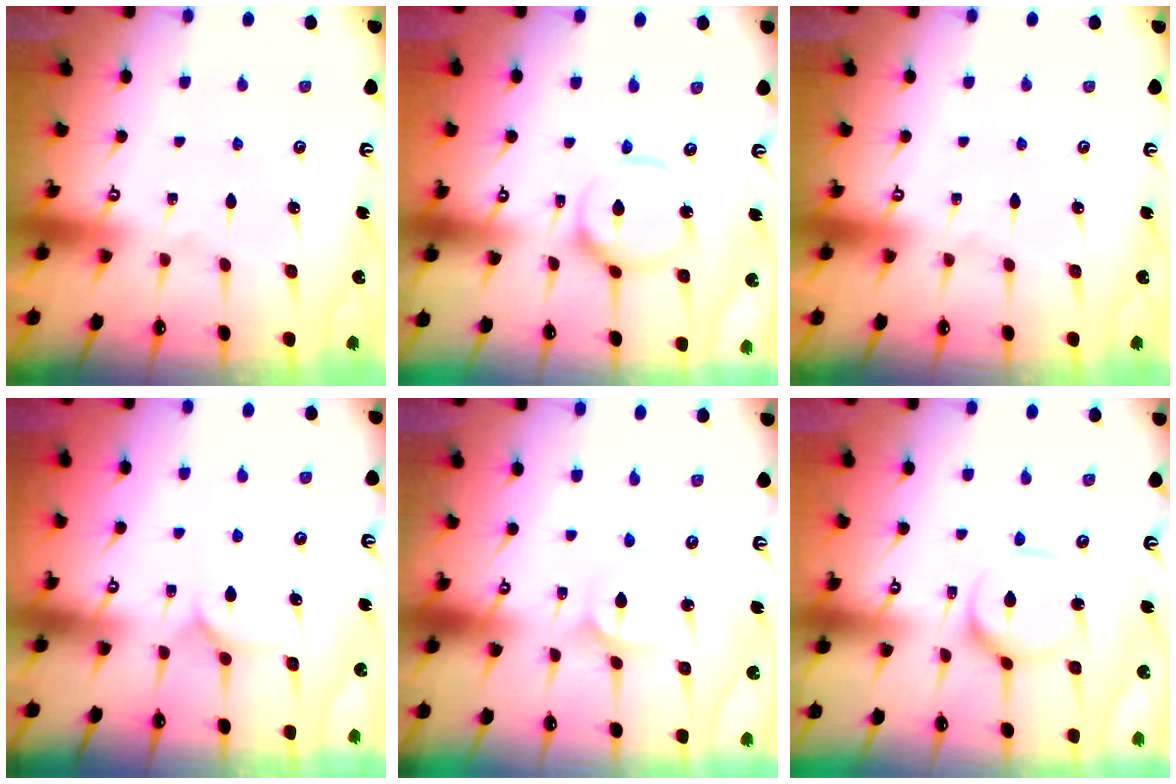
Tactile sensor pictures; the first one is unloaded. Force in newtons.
{"total": 12.5, "press": 12.5, "slide": 1.4}
{"total": 0.0}
{"total": 6.9, "press": 6.8, "slide": 0.6}
{"total": 2.4, "press": 2.4, "slide": 0.3}
{"total": 9.2, "press": 9.2, "slide": 0.9}